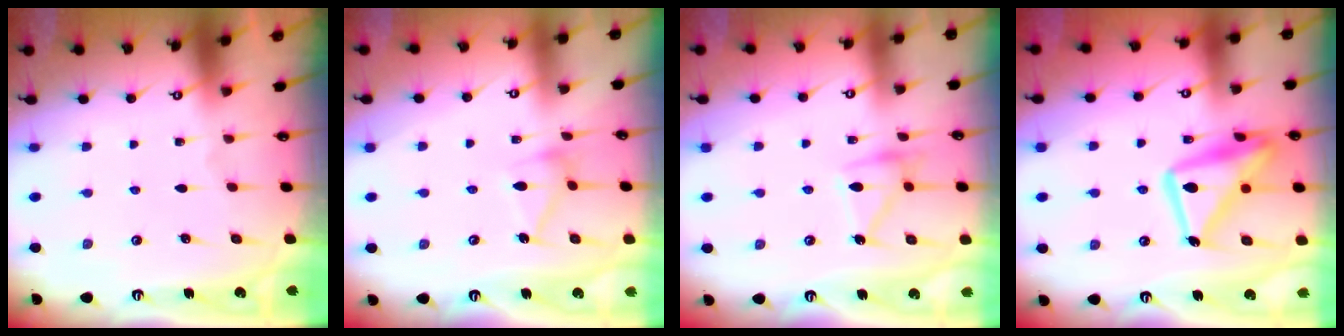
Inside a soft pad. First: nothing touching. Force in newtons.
{"total": 11.2, "press": 11.2, "slide": 0.4}
{"total": 13.0, "press": 13.0, "slide": 0.5}
{"total": 17.9, "press": 17.9, "slide": 1.2}